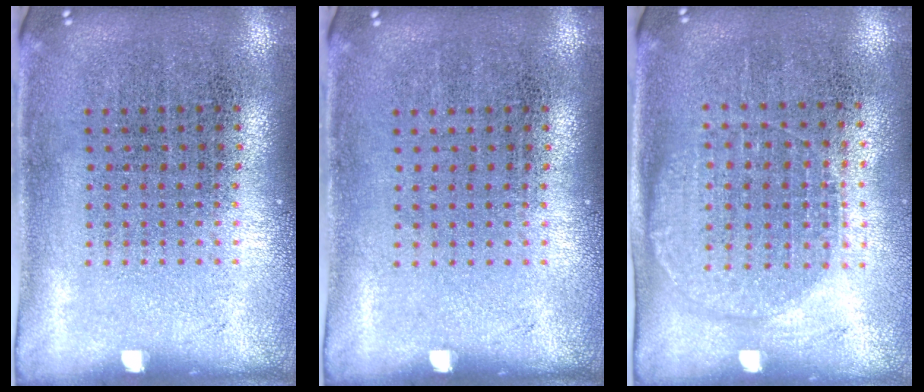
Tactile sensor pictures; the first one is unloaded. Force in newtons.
{"total": 0.0}
{"total": 1.3, "press": 1.2, "slide": 0.5}